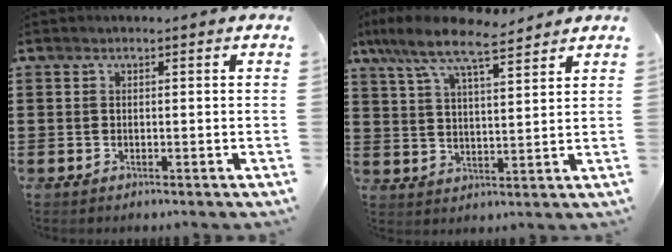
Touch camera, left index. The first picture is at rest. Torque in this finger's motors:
{"motor_torque": [2.14, 0.00, 0.54, 0.21]}